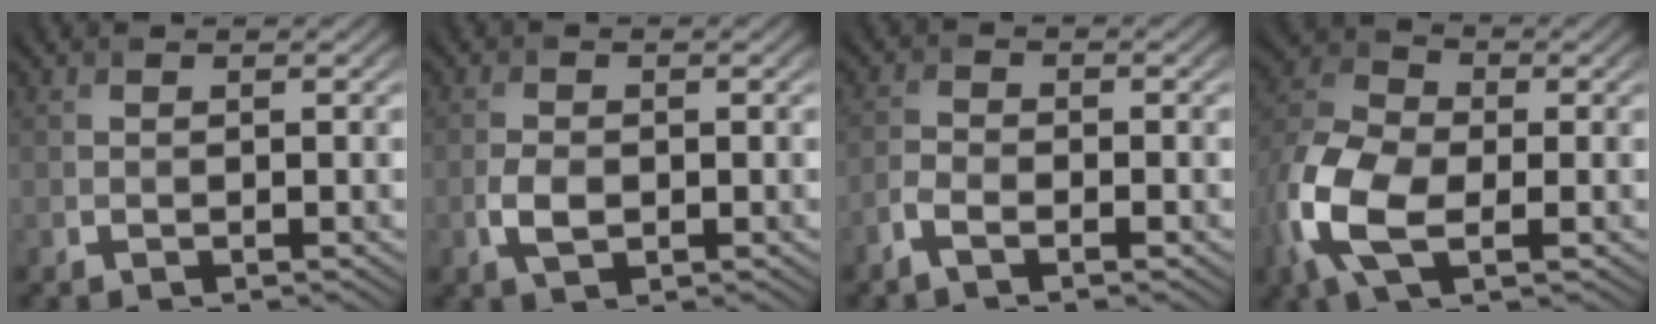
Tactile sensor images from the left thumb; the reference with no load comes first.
{"total": 2.8, "force": [-0.6, 1.7, 2.1], "torque": [-0.046, -0.003, -0.012]}
{"total": 2.6, "force": [-1.7, 1.0, 1.7], "torque": [-0.040, 0.001, -0.043]}
{"total": 11.9, "force": [-3.8, 6.7, 9.1], "torque": [-0.230, -0.007, -0.086]}